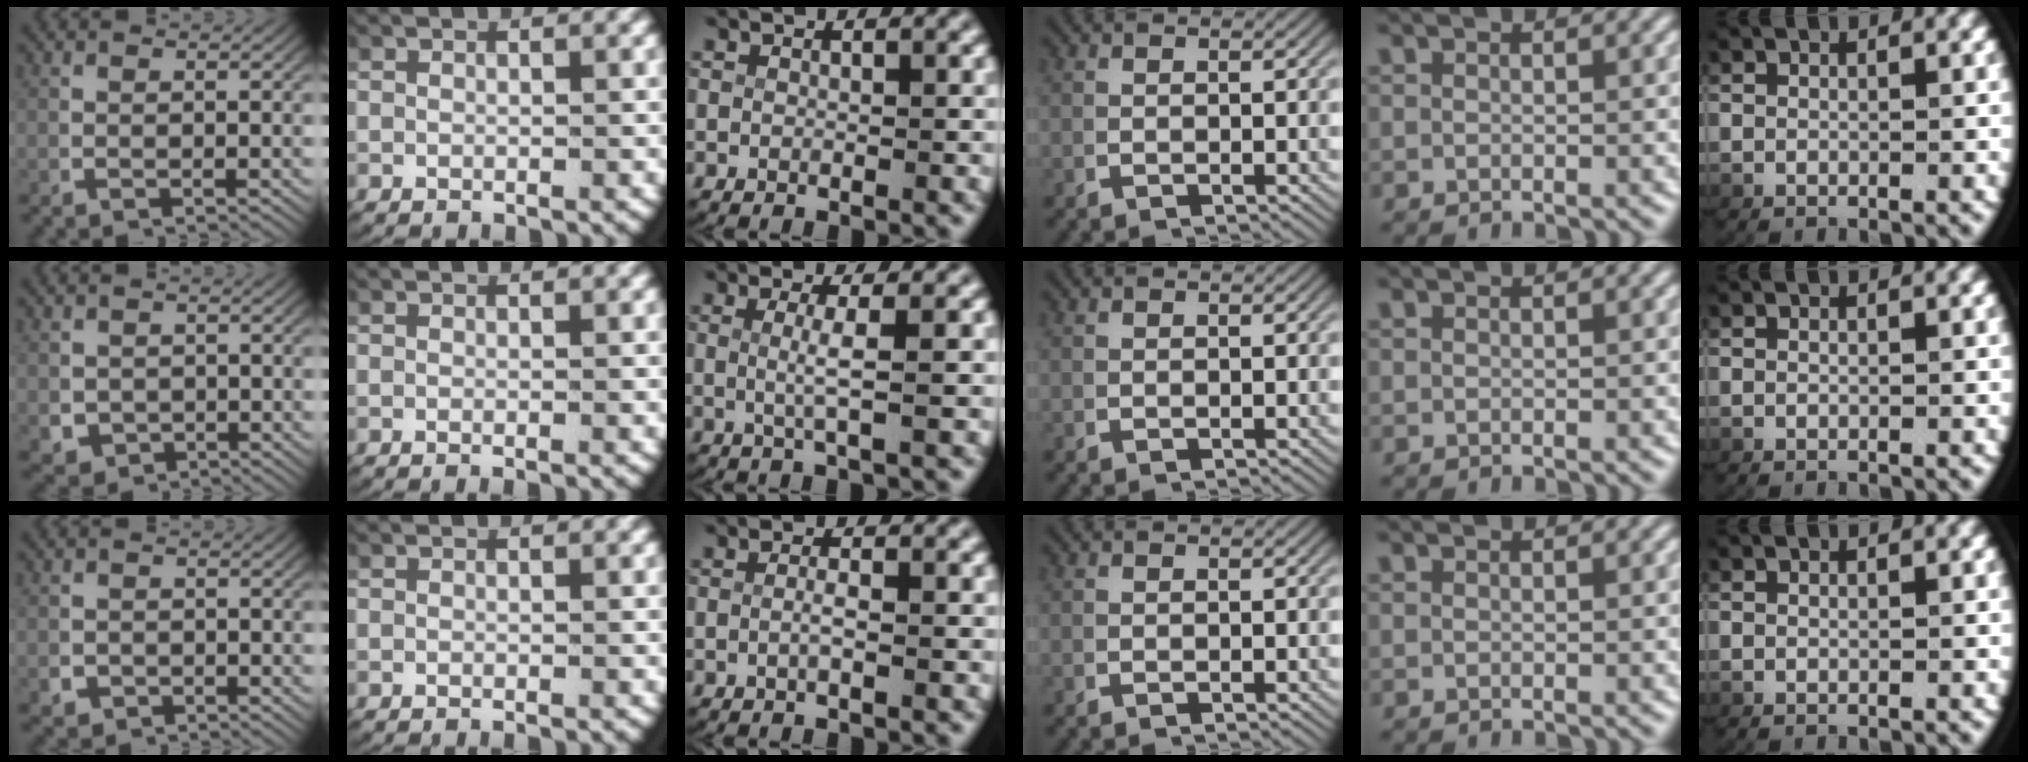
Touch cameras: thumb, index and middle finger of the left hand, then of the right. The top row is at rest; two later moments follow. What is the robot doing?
{"motion": "lift_and_place", "object": "paper towel"}